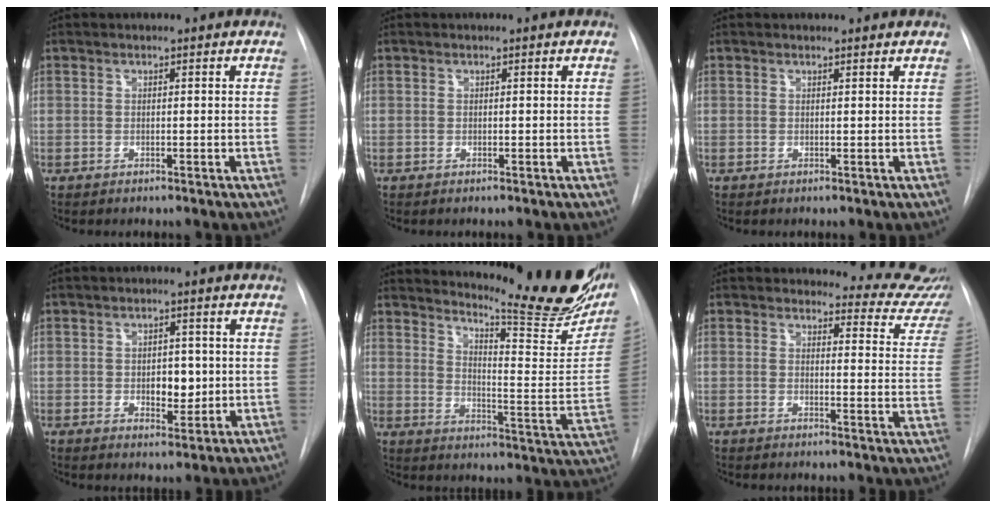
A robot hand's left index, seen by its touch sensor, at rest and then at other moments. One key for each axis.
{"total": 0.0}
{"total": 1.6, "fx": 1.6, "fy": 0.2, "fz": 0.1, "tx": -0.009, "ty": 0.002, "tz": 0.016}
{"total": 4.3, "fx": -0.4, "fy": 2.6, "fz": 3.4, "tx": -0.041, "ty": -0.006, "tz": 0.000}
{"total": 23.8, "fx": 20.1, "fy": 2.7, "fz": 12.6, "tx": -0.183, "ty": -0.102, "tz": 0.248}
{"total": 12.2, "fx": 12.0, "fy": 2.4, "fz": 0.5, "tx": 0.038, "ty": -0.095, "tz": 0.093}